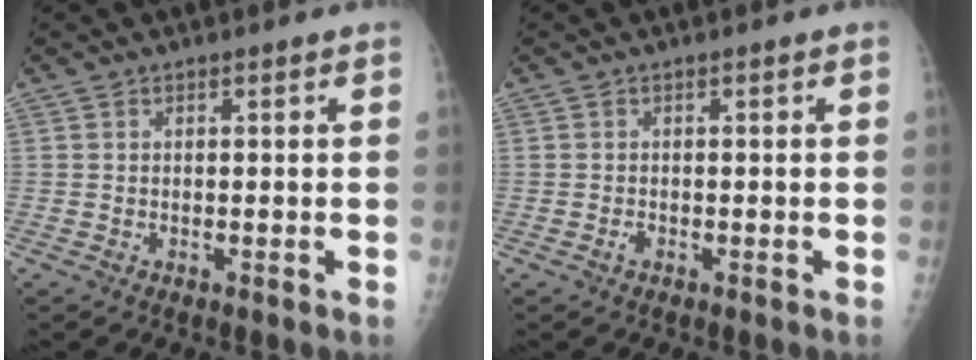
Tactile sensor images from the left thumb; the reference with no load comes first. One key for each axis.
{"total": 0.7, "fx": -0.4, "fy": 0.3, "fz": 0.4, "tx": -0.010, "ty": 0.001, "tz": -0.008}